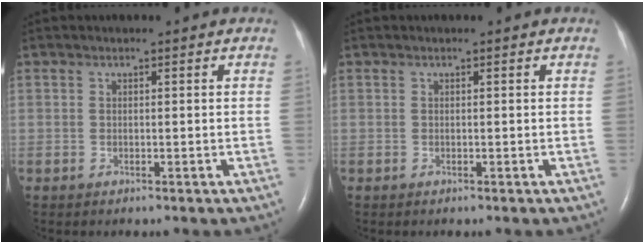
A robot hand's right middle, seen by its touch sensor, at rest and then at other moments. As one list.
[{"total": 0.0}]